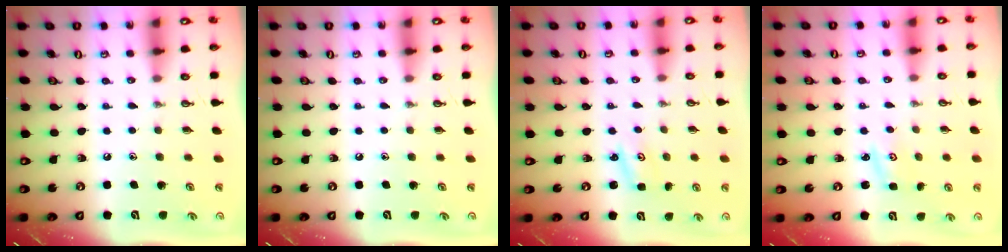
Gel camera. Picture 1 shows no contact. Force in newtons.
{"total": 0.0}
{"total": 2.2, "press": 2.2, "slide": 0.3}
{"total": 2.6, "press": 2.6, "slide": 0.4}